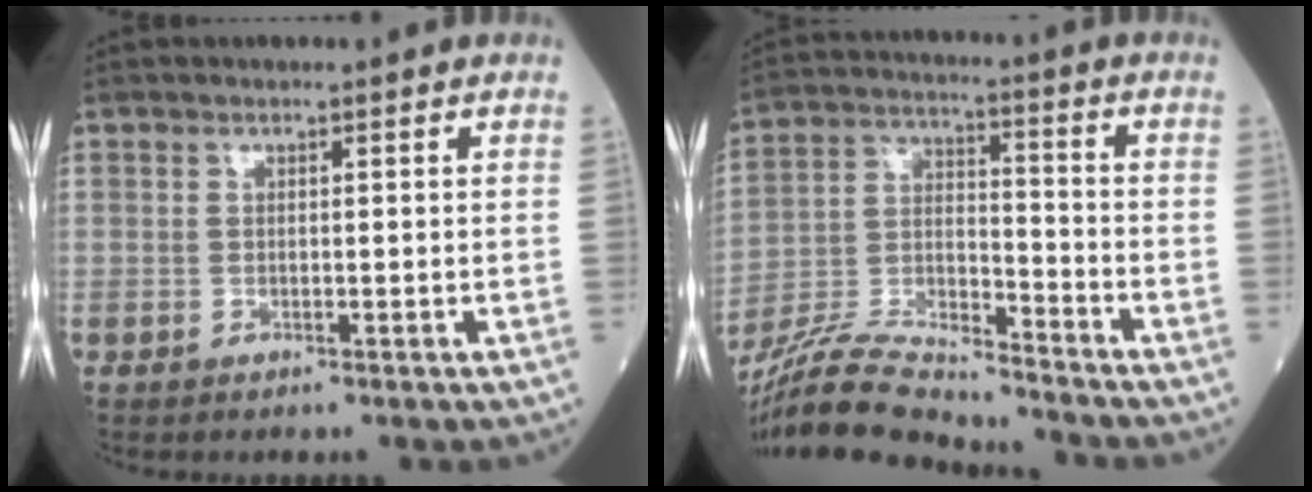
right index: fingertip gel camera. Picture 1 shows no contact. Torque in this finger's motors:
{"motor_torque": [0.33, -1.08, -0.48, -0.21]}